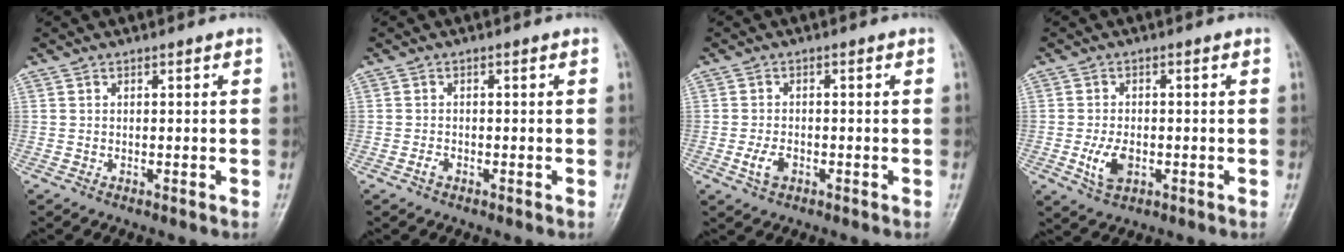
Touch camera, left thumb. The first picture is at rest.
{"total": 1.1, "force": [-0.7, 0.6, 0.6], "torque": [-0.013, 0.001, -0.015]}
{"total": 3.2, "force": [-1.2, 1.9, 2.2], "torque": [-0.045, 0.004, -0.023]}
{"total": 5.2, "force": [-1.3, 3.1, 3.9], "torque": [-0.075, -0.001, -0.021]}